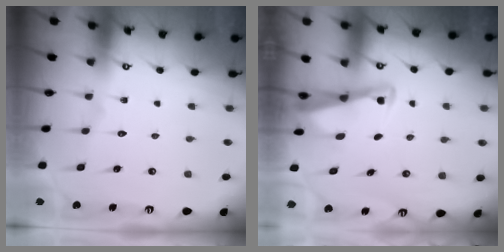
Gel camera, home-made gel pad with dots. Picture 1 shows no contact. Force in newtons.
{"total": 3.0, "press": 3.0, "slide": 0.3}